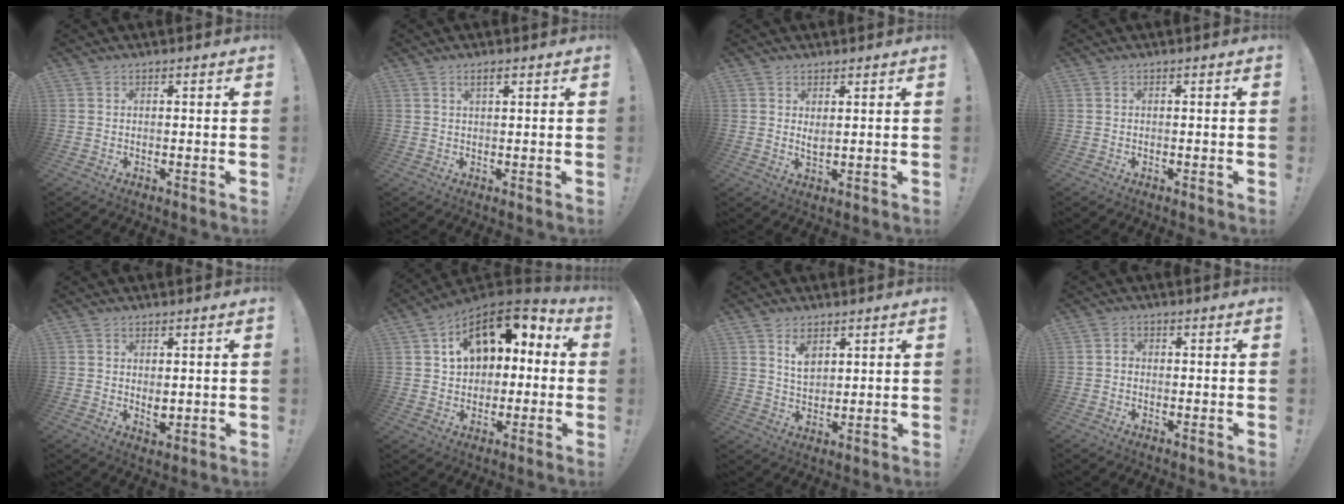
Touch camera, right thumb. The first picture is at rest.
{"total": 2.1, "force": [1.2, 0.6, 1.7], "torque": [-0.029, -0.001, 0.019]}
{"total": 2.5, "force": [1.8, 0.9, 1.4], "torque": [-0.017, -0.012, 0.030]}
{"total": 0.0}
{"total": 2.9, "force": [0.7, 2.0, 2.0], "torque": [-0.023, -0.003, 0.012]}
{"total": 14.6, "force": [6.0, 10.2, 8.6], "torque": [-0.113, -0.027, 0.112]}
{"total": 6.1, "force": [3.6, 3.9, 2.9], "torque": [-0.041, -0.017, 0.064]}
{"total": 0.7, "force": [-0.4, 0.5, 0.1], "torque": [-0.001, 0.003, -0.008]}